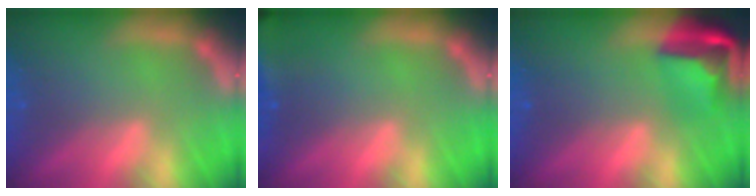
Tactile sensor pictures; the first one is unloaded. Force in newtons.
{"total": 7.0}
{"total": 5.9}